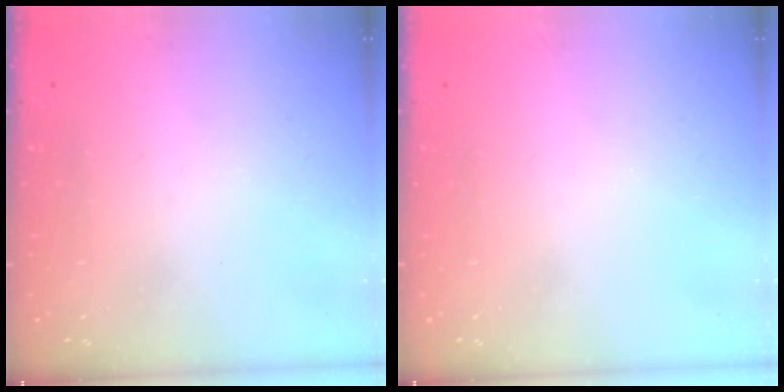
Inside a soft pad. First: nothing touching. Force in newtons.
{"total": 0.0}